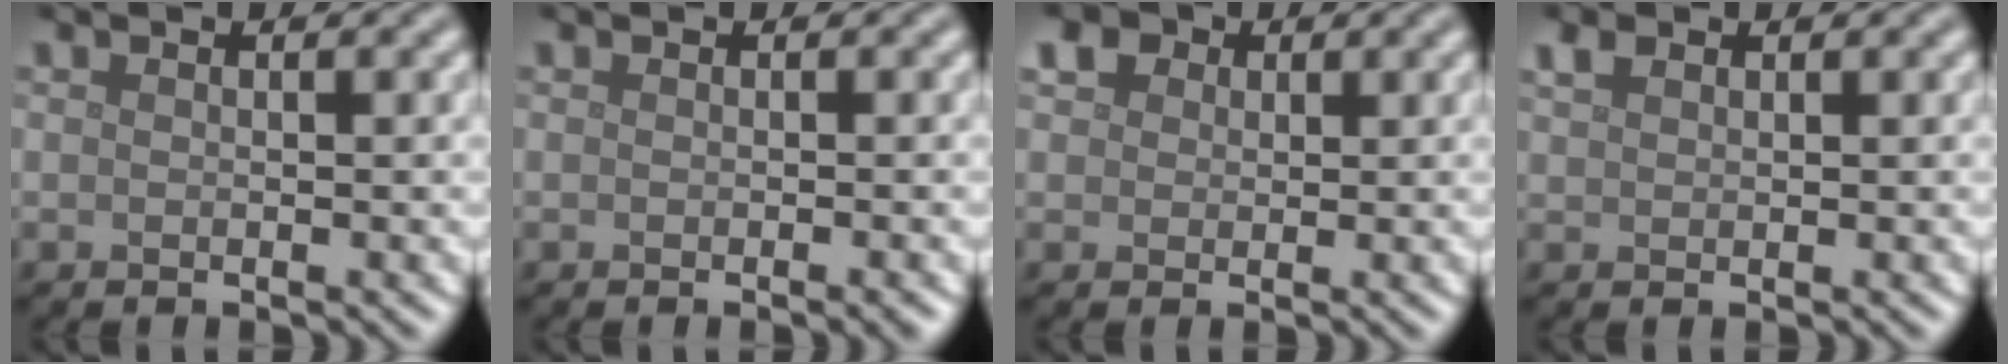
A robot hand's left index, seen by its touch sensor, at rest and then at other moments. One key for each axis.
{"total": 0.7, "fx": -0.3, "fy": 0.1, "fz": 0.6, "tx": -0.006, "ty": 0.000, "tz": -0.005}
{"total": 4.1, "fx": 2.1, "fy": 2.9, "fz": 1.9, "tx": -0.048, "ty": 0.015, "tz": 0.020}
{"total": 1.4, "fx": 0.9, "fy": 0.8, "fz": 0.6, "tx": -0.013, "ty": 0.006, "tz": 0.020}